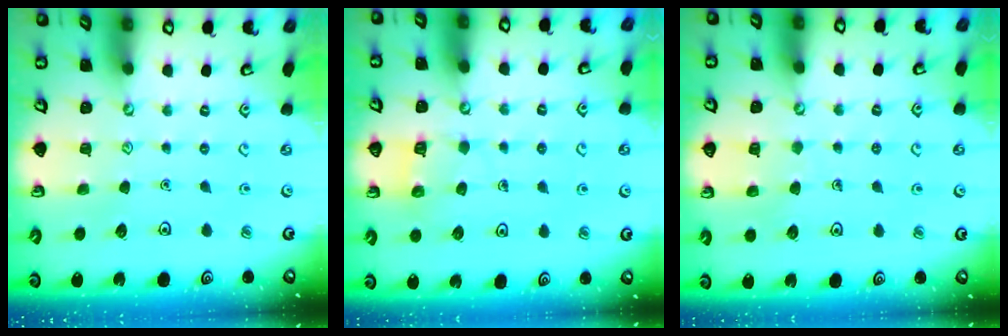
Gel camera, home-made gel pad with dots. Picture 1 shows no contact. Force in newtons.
{"total": 5.1, "press": 5.1, "slide": 0.6}
{"total": 4.8, "press": 4.8, "slide": 0.4}